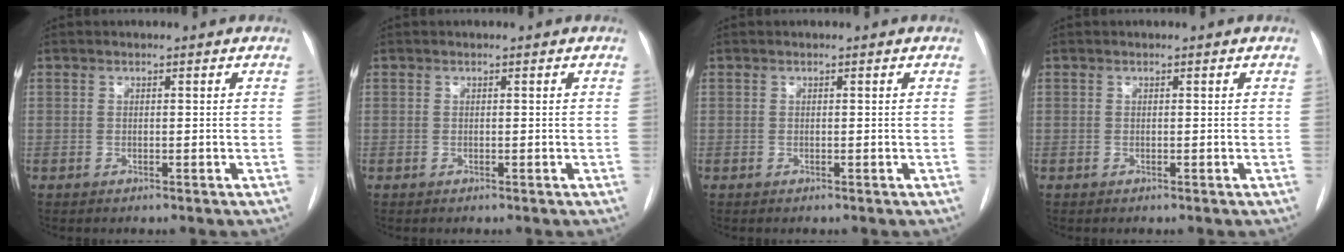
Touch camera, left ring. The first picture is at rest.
{"total": 0.0}
{"total": 0.0}
{"total": 0.0}